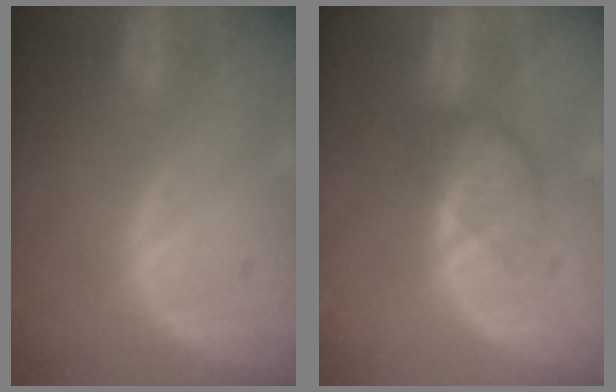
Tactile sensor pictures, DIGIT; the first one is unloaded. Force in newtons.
{"total": 4.0, "press": 3.7, "slide": 1.6}